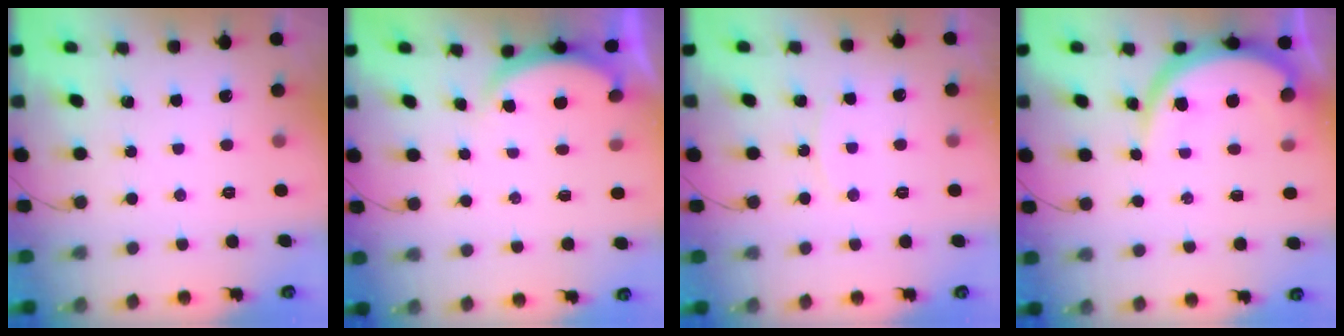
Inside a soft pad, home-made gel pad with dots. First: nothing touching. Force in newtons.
{"total": 3.0, "press": 2.9, "slide": 0.6}
{"total": 5.8, "press": 5.7, "slide": 0.6}
{"total": 8.7, "press": 8.6, "slide": 1.0}